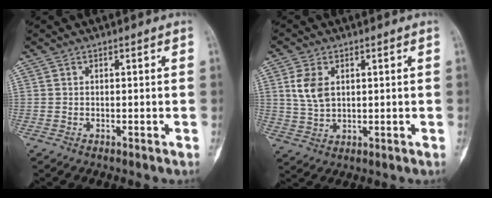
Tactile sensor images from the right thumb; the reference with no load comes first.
{"total": 6.3, "force": [1.8, 4.0, 4.6], "torque": [-0.088, -0.003, 0.042]}